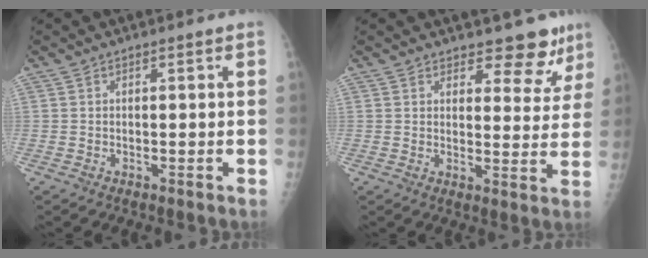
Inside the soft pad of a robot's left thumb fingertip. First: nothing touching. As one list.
[{"total": 7.7, "force": [6.5, 3.5, 2.2], "torque": [0.007, -0.045, 0.075]}]